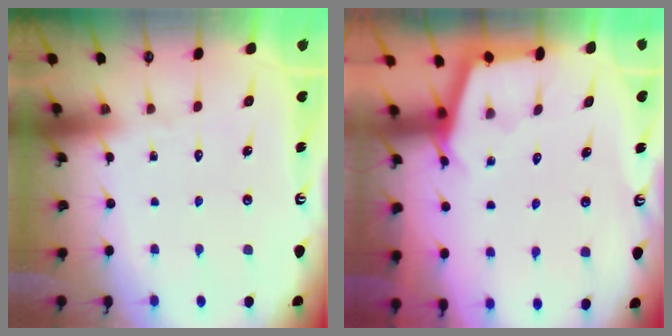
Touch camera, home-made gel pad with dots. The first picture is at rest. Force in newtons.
{"total": 3.0, "press": 3.0, "slide": 0.3}